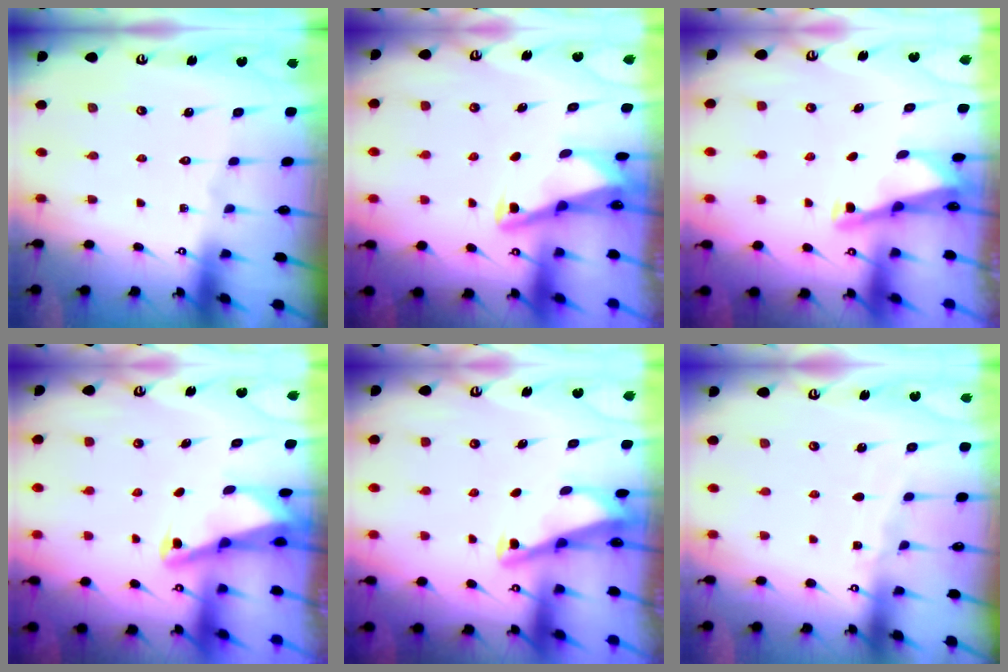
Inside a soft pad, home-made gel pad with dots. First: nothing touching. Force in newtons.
{"total": 2.9, "press": 2.8, "slide": 0.4}
{"total": 2.6, "press": 2.6, "slide": 0.1}
{"total": 2.5, "press": 2.4, "slide": 0.6}
{"total": 2.7, "press": 2.7, "slide": 0.3}
{"total": 3.1, "press": 3.0, "slide": 0.5}